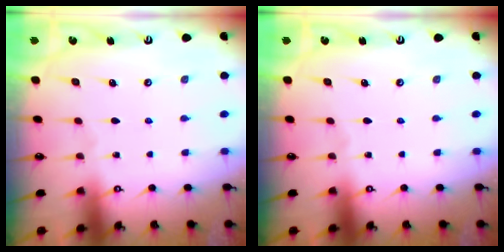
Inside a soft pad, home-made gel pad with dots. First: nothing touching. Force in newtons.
{"total": 0.0}